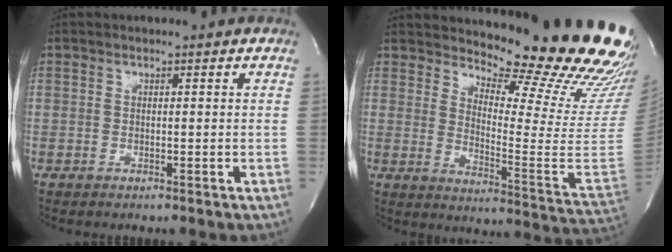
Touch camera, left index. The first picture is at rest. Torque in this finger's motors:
{"motor_torque": [0.18, -0.20, 0.52, 0.10]}